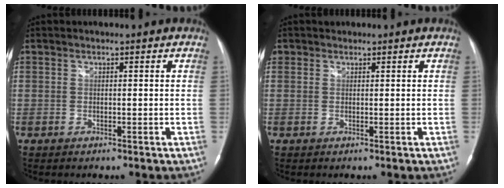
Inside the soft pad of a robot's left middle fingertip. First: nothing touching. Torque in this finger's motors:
{"motor_torque": [0.08, 0.04, -0.03, 0.00]}